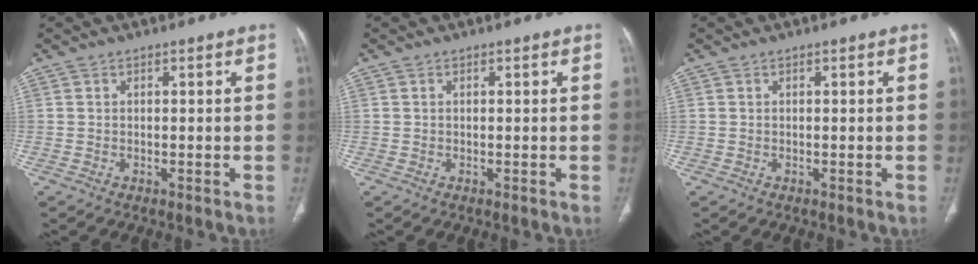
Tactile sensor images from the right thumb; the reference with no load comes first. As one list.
[{"total": 0.0}, {"total": 0.0}]